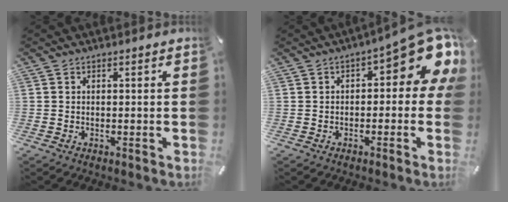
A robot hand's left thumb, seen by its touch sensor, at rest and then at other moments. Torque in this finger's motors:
{"motor_torque": [2.51, 2.49, 0.97, -0.72, 0.14]}